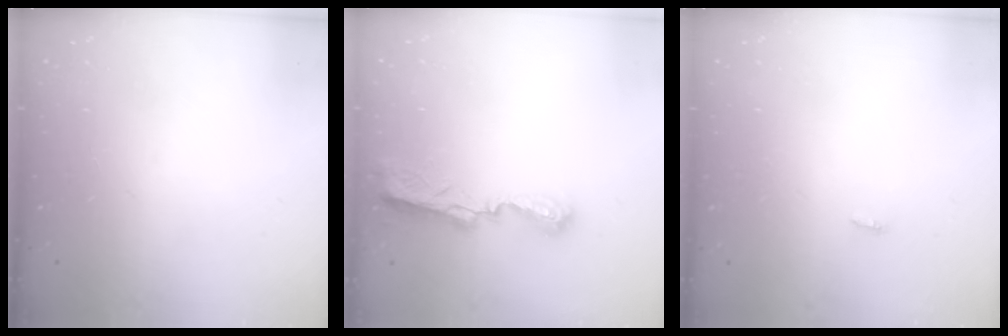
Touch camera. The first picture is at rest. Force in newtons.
{"total": 8.0, "press": 8.0, "slide": 0.4}
{"total": 2.8, "press": 1.8, "slide": 2.2}